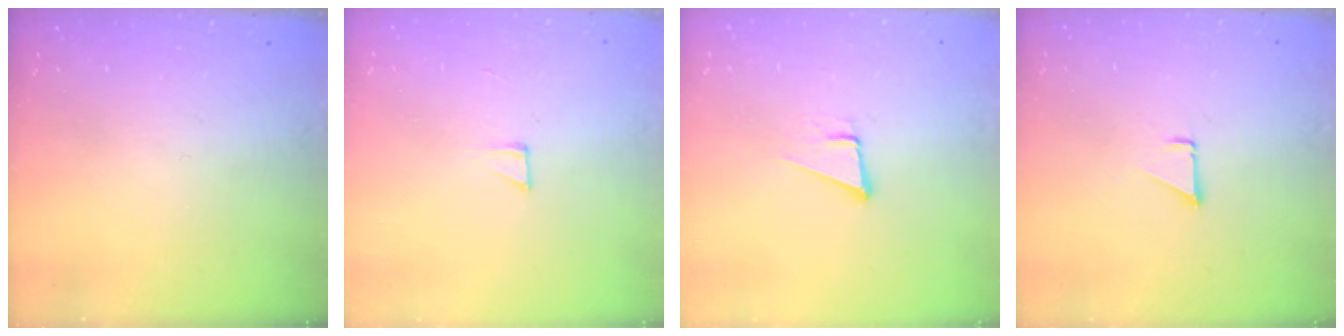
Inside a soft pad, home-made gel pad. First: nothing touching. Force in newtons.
{"total": 3.6, "press": 3.6, "slide": 0.3}
{"total": 3.7, "press": 2.9, "slide": 2.2}
{"total": 1.1, "press": 1.1, "slide": 0.1}